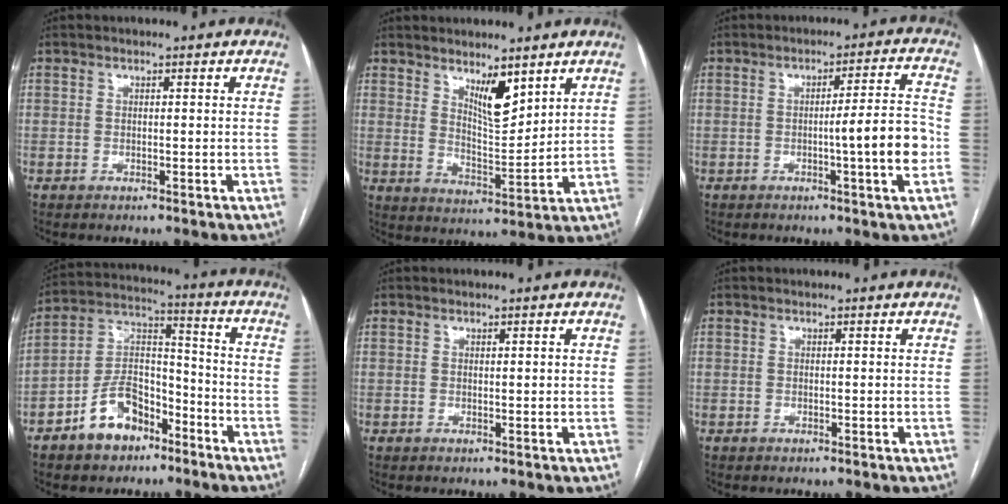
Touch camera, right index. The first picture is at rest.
{"total": 6.5, "force": [4.4, 1.6, 4.5], "torque": [-0.082, -0.015, 0.081]}
{"total": 7.9, "force": [-1.8, -0.5, 7.6], "torque": [-0.102, 0.007, -0.025]}
{"total": 10.7, "force": [-6.4, 6.0, 6.0], "torque": [-0.121, 0.027, -0.115]}
{"total": 0.6, "force": [0.2, 0.1, 0.5], "torque": [-0.009, 0.001, 0.003]}
{"total": 0.0}